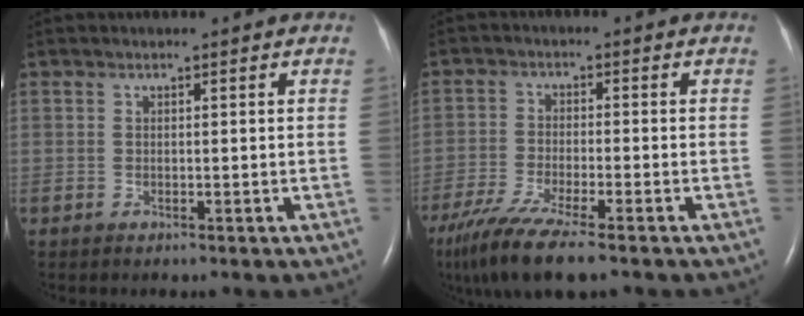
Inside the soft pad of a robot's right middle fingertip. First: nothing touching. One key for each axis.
{"total": 11.6, "fx": -8.8, "fy": 1.1, "fz": 7.4, "tx": -0.142, "ty": -0.030, "tz": -0.151}